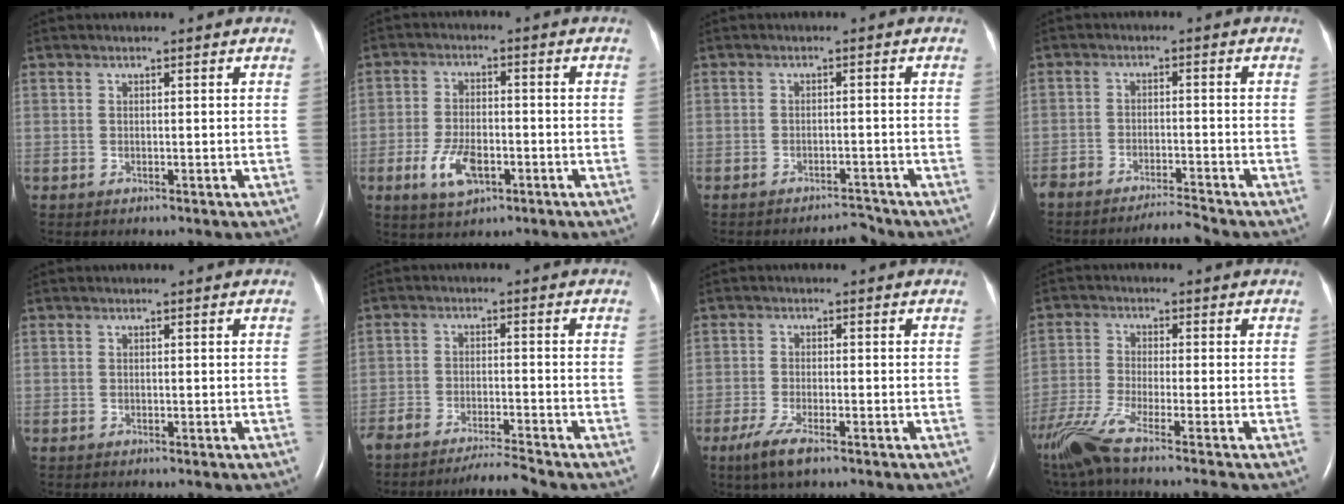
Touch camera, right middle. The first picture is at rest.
{"total": 6.8, "force": [-2.8, 3.1, 5.3], "torque": [-0.112, -0.003, -0.047]}
{"total": 2.2, "force": [-2.2, 0.1, 0.1], "torque": [-0.001, -0.007, -0.031]}
{"total": 4.0, "force": [-3.9, -0.6, 0.7], "torque": [-0.014, -0.010, -0.067]}
{"total": 0.0}
{"total": 5.6, "force": [-5.3, -0.9, 1.7], "torque": [-0.026, -0.012, -0.093]}
{"total": 4.6, "force": [-3.0, 0.8, 3.4], "torque": [-0.082, -0.013, -0.054]}
{"total": 11.7, "force": [-9.3, -0.9, 7.1], "torque": [-0.143, -0.036, -0.167]}